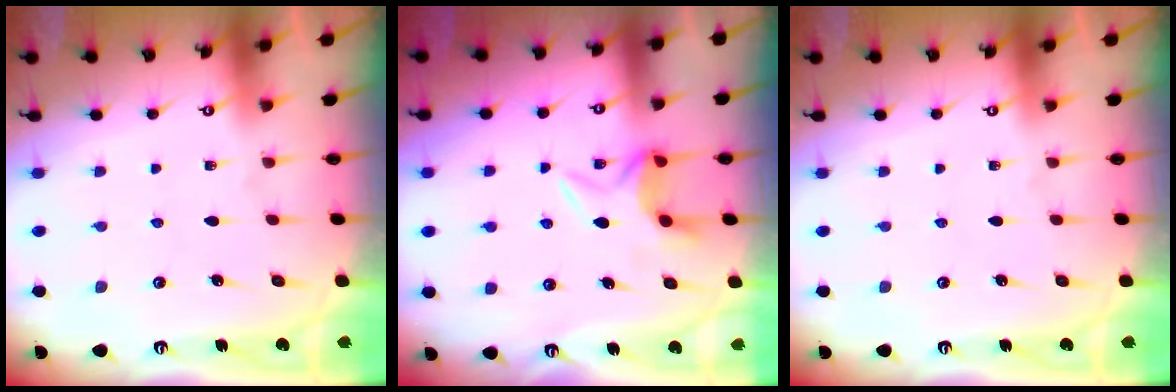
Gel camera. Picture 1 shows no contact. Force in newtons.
{"total": 5.9, "press": 5.7, "slide": 1.4}
{"total": 0.0}